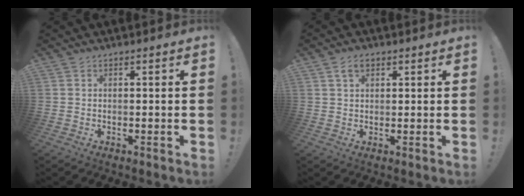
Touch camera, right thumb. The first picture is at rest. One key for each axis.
{"total": 3.8, "fx": 1.9, "fy": 2.3, "fz": 2.4, "tx": -0.048, "ty": 0.005, "tz": 0.036}